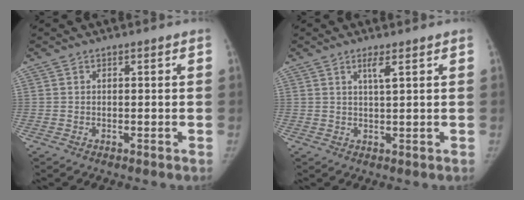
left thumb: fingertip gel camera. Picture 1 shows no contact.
{"total": 2.3, "force": [1.3, 0.1, 1.9], "torque": [-0.041, -0.010, 0.025]}